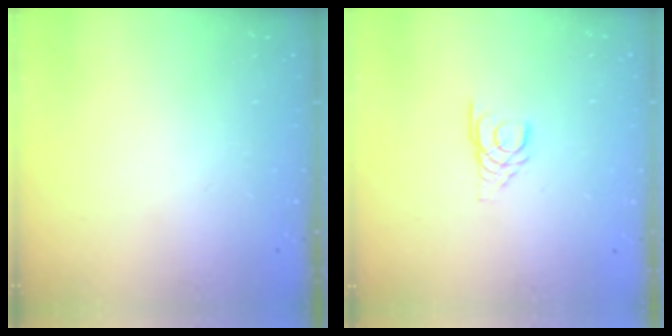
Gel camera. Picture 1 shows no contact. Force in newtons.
{"total": 3.2, "press": 3.2, "slide": 0.3}